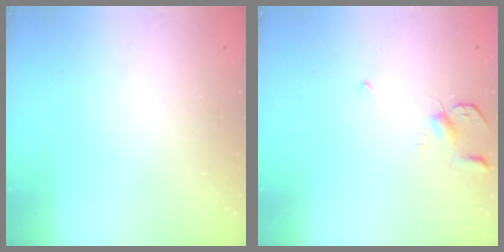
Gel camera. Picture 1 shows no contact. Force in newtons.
{"total": 3.9, "press": 3.8, "slide": 0.7}